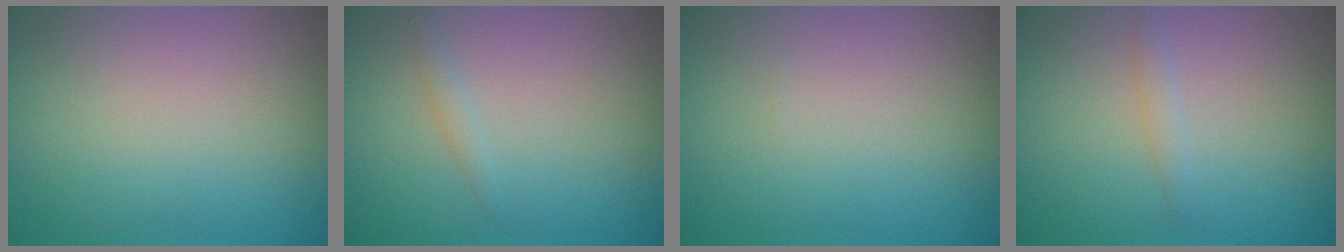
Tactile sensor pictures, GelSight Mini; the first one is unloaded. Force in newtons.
{"total": 0.8, "press": 0.8, "slide": 0.0}
{"total": 0.0}
{"total": 0.5, "press": 0.5, "slide": 0.1}